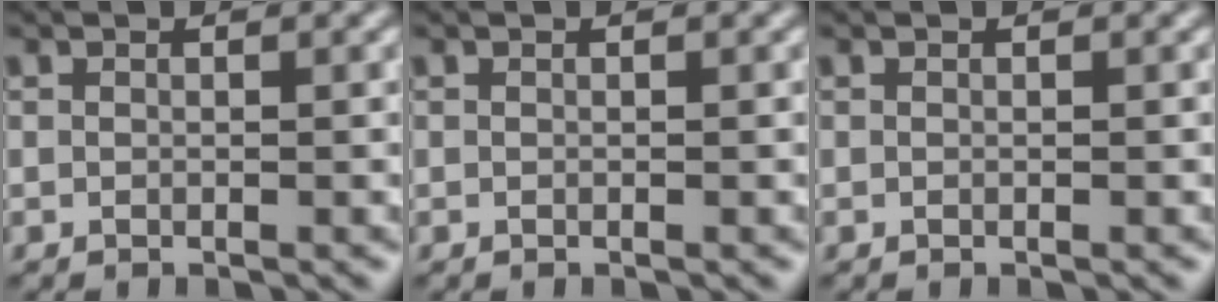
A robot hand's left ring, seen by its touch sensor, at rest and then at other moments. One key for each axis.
{"total": 0.0}
{"total": 0.0}